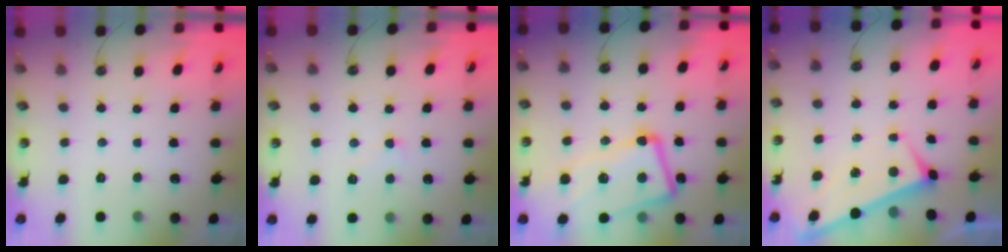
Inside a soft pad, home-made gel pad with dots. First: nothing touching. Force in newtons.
{"total": 3.6, "press": 3.6, "slide": 0.5}
{"total": 14.2, "press": 14.0, "slide": 2.3}
{"total": 1.3, "press": 1.3, "slide": 0.4}